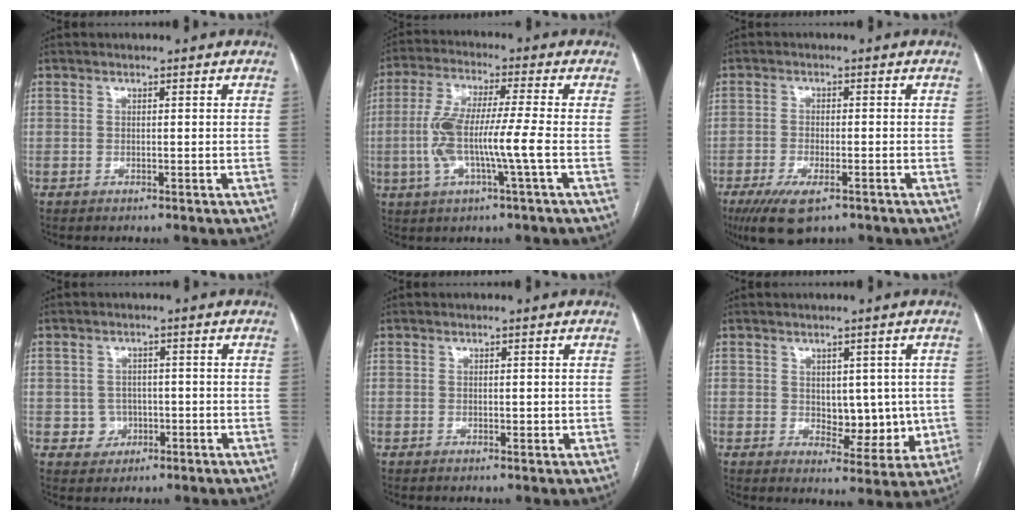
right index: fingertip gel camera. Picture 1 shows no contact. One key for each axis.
{"total": 10.2, "fx": -1.9, "fy": 0.3, "fz": 10.0, "tx": -0.206, "ty": 0.010, "tz": -0.042}
{"total": 7.1, "fx": -4.4, "fy": 2.4, "fz": 5.1, "tx": -0.086, "ty": -0.014, "tz": -0.071}
{"total": 3.3, "fx": -0.6, "fy": 3.2, "fz": 0.3, "tx": 0.011, "ty": 0.011, "tz": -0.003}
{"total": 0.9, "fx": 0.0, "fy": 0.5, "fz": 0.8, "tx": -0.010, "ty": -0.001, "tz": 0.001}
{"total": 7.1, "fx": 0.3, "fy": 4.2, "fz": 5.7, "tx": -0.060, "ty": -0.002, "tz": 0.018}